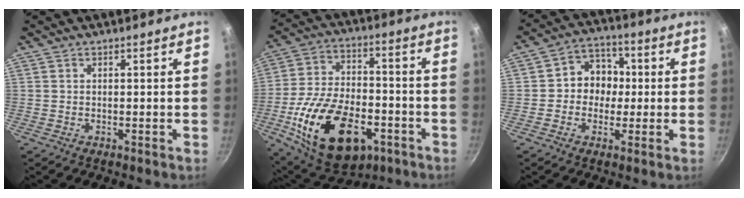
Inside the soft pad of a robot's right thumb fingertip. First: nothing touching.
{"total": 25.2, "force": [-9.6, 14.5, 18.2], "torque": [-0.310, 0.032, -0.153]}
{"total": 8.3, "force": [0.0, 7.4, 3.9], "torque": [-0.010, 0.019, -0.014]}